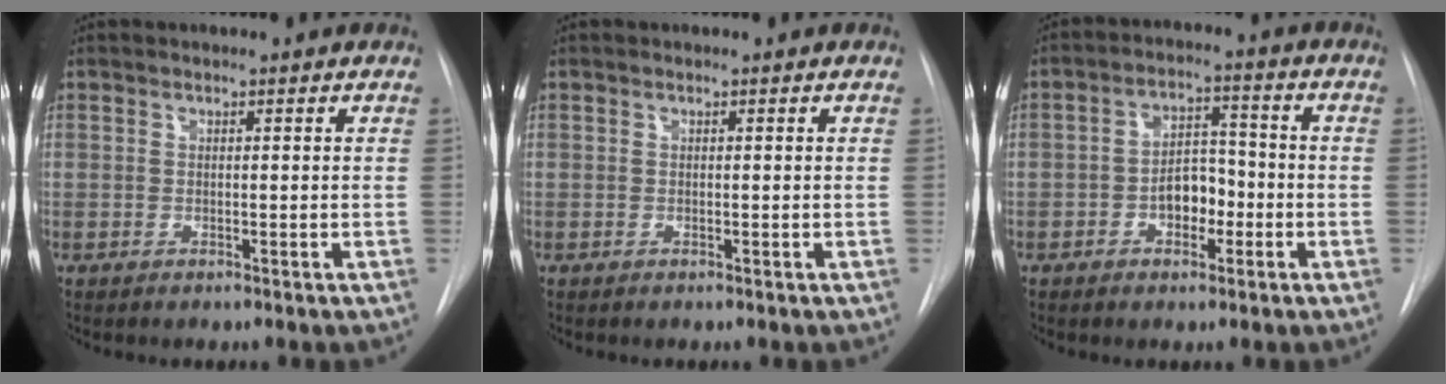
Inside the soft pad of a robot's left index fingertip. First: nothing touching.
{"total": 0.0}
{"total": 5.7, "force": [-1.9, 3.4, 4.1], "torque": [-0.067, 0.020, -0.033]}